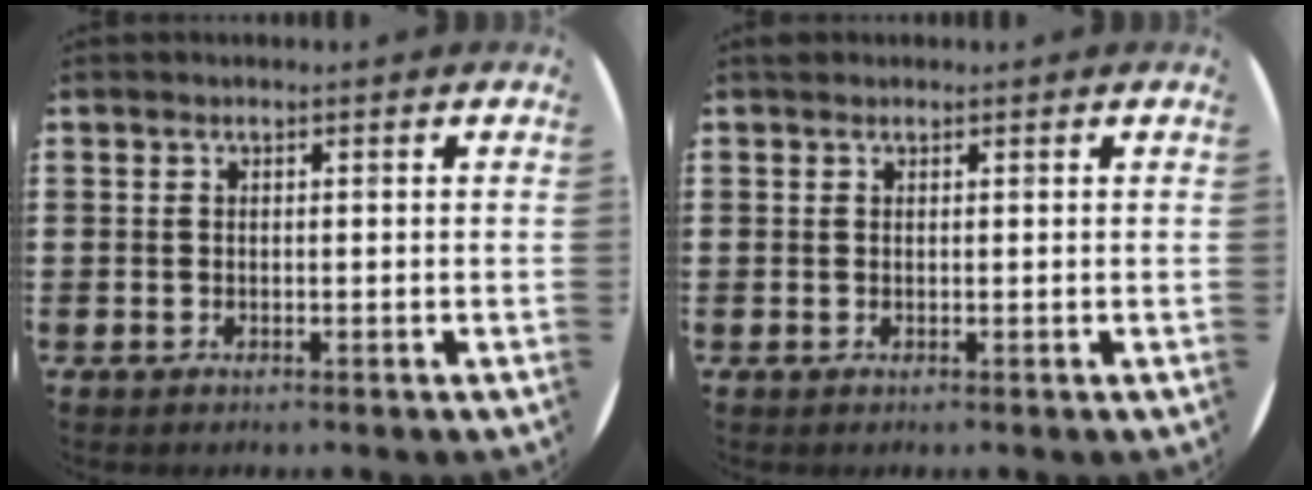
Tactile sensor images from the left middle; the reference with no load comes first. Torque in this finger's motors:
{"motor_torque": [-0.01, 0.06, -0.01, 0.00]}